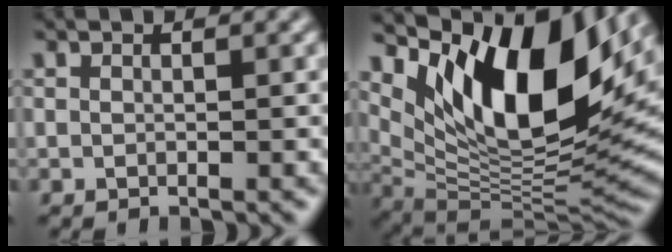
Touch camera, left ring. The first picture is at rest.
{"total": 14.2, "force": [6.8, 6.1, 10.8], "torque": [-0.178, -0.004, 0.124]}